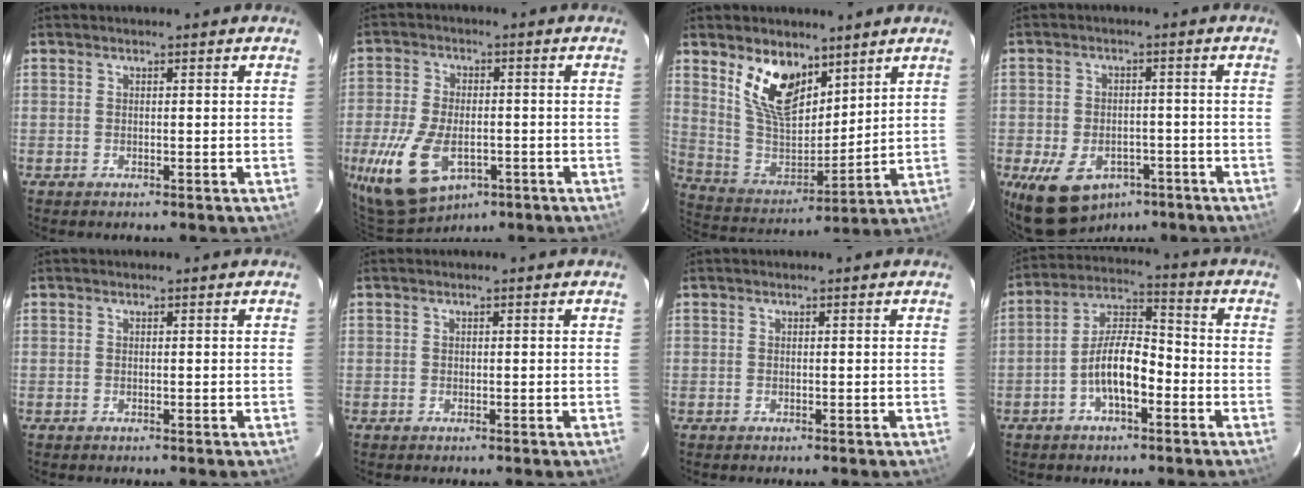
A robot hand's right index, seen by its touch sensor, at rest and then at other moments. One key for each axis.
{"total": 15.0, "fx": -5.5, "fy": 8.7, "fz": 10.9, "tx": -0.246, "ty": -0.028, "tz": -0.089}
{"total": 14.3, "fx": 8.7, "fy": 7.6, "fz": 8.5, "tx": -0.167, "ty": -0.004, "tz": 0.175}
{"total": 11.6, "fx": -6.6, "fy": 7.6, "fz": 5.8, "tx": -0.137, "ty": -0.007, "tz": -0.088}
{"total": 0.0}
{"total": 0.0}
{"total": 0.0}
{"total": 9.1, "fx": -3.6, "fy": 3.5, "fz": 7.6, "tx": -0.152, "ty": 0.024, "tz": -0.062}